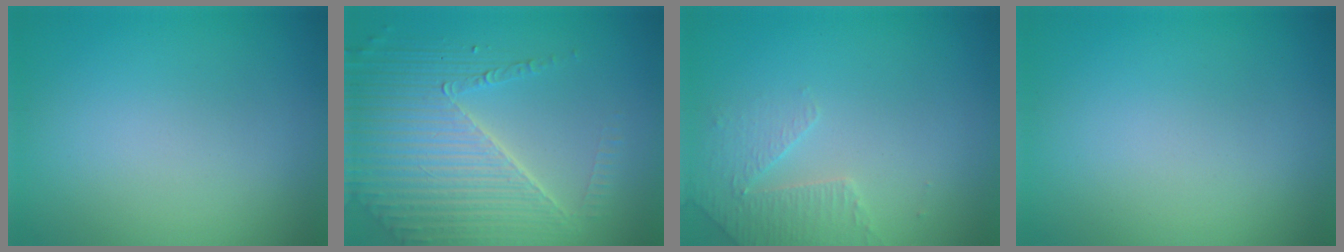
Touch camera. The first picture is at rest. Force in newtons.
{"total": 6.3, "press": 4.8, "slide": 4.1}
{"total": 2.3, "press": 2.2, "slide": 0.6}
{"total": 0.0}